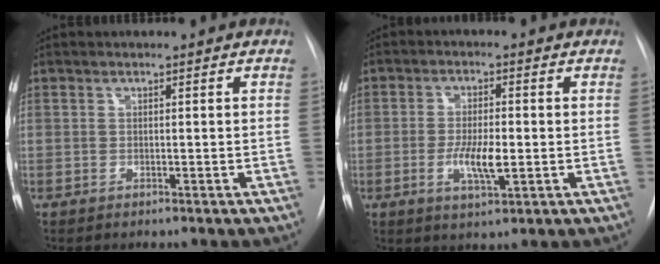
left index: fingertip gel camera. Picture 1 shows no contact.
{"total": 5.7, "force": [-1.0, 1.5, 5.4], "torque": [-0.103, -0.007, -0.017]}